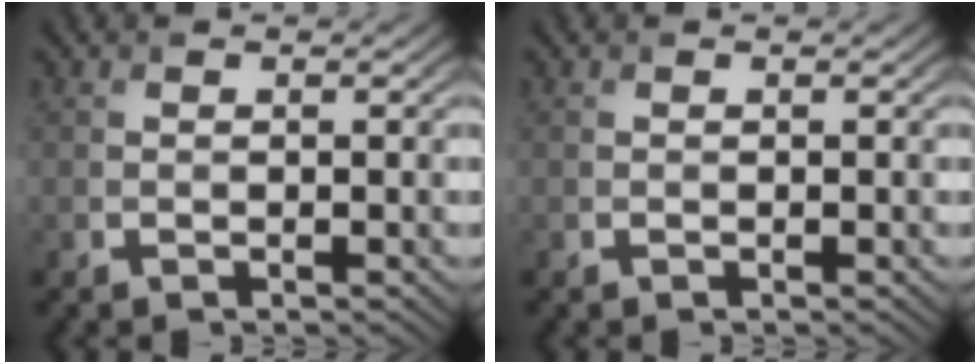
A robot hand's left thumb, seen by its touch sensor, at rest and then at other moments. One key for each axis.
{"total": 0.0}